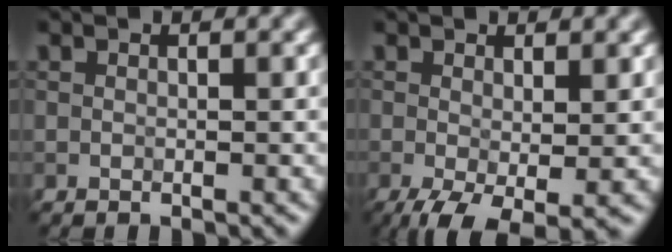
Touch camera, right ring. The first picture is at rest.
{"total": 4.4, "force": [-1.5, 1.5, 3.9], "torque": [-0.077, -0.015, -0.026]}